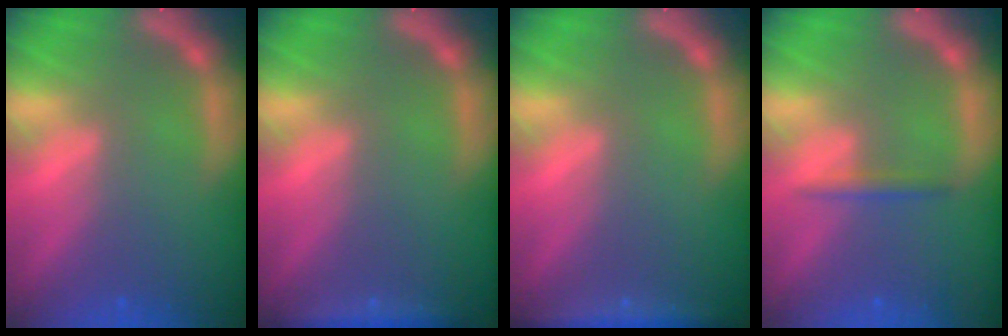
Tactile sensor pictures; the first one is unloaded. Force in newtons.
{"total": 2.4}
{"total": 3.5}
{"total": 1.4}